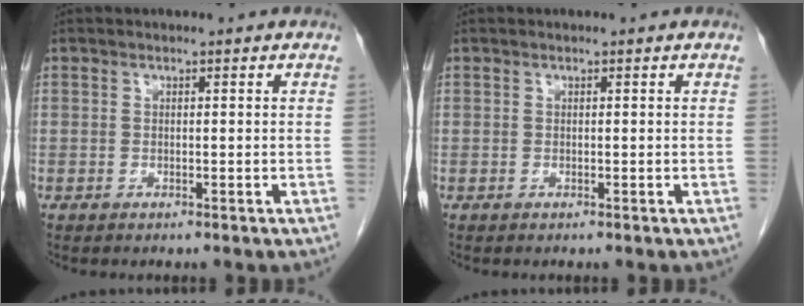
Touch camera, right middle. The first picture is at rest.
{"total": 0.0}